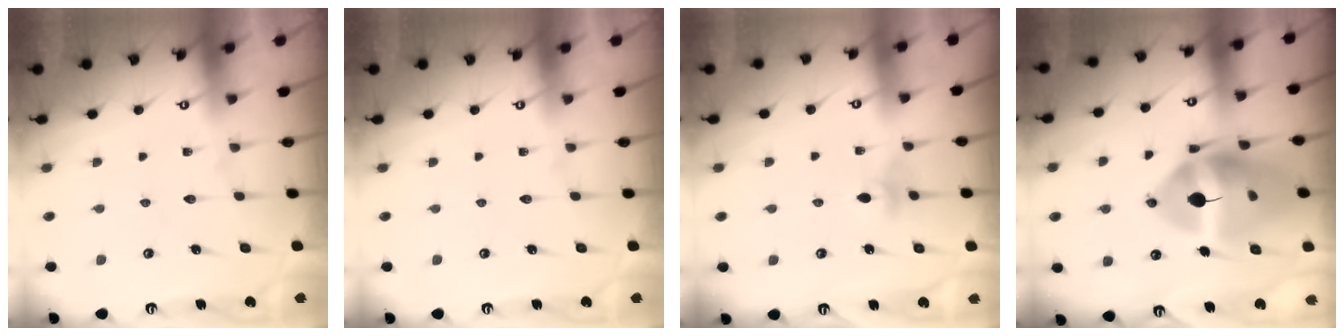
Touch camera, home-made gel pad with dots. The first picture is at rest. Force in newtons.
{"total": 0.0}
{"total": 2.9, "press": 2.8, "slide": 0.6}
{"total": 20.8, "press": 20.7, "slide": 2.6}